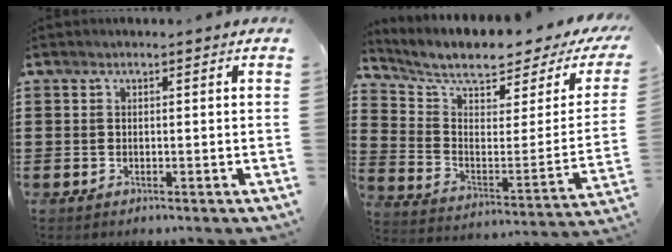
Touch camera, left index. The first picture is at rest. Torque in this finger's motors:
{"motor_torque": [2.13, 0.00, 1.05, 0.21]}